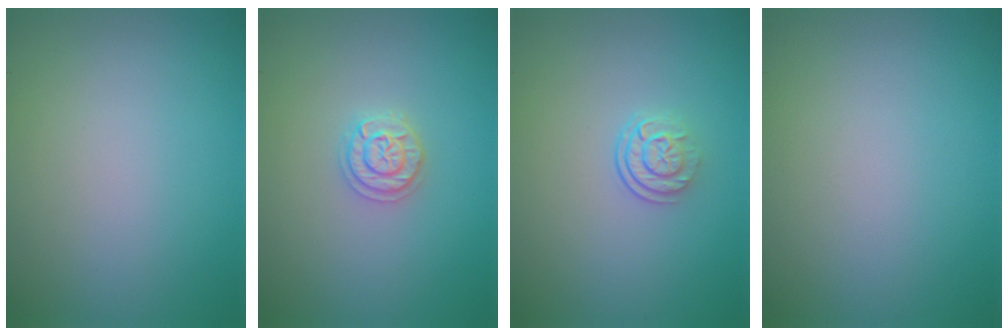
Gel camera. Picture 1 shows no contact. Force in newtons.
{"total": 2.0, "press": 1.9, "slide": 0.3}
{"total": 2.5, "press": 1.8, "slide": 1.8}
{"total": 0.0}